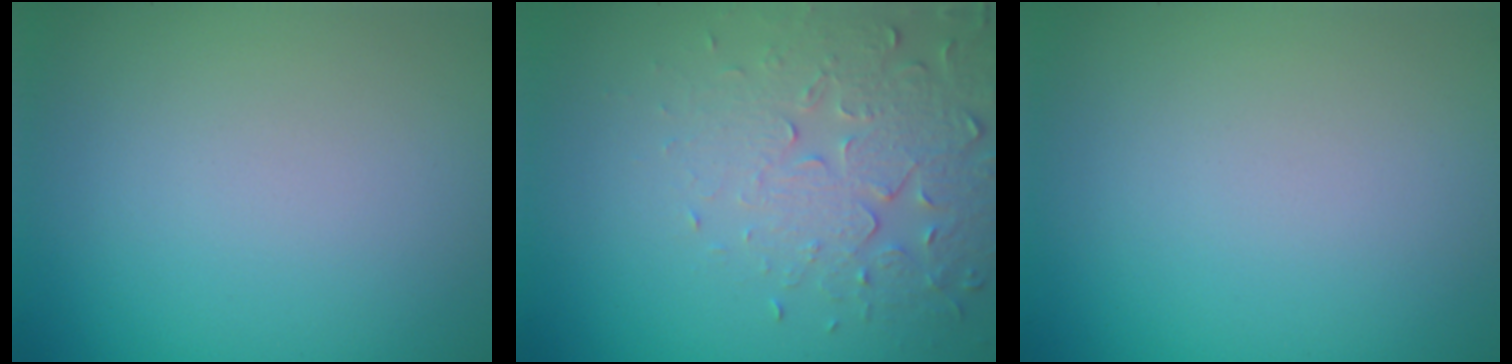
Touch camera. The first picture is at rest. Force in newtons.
{"total": 5.1, "press": 3.8, "slide": 3.4}
{"total": 0.0}